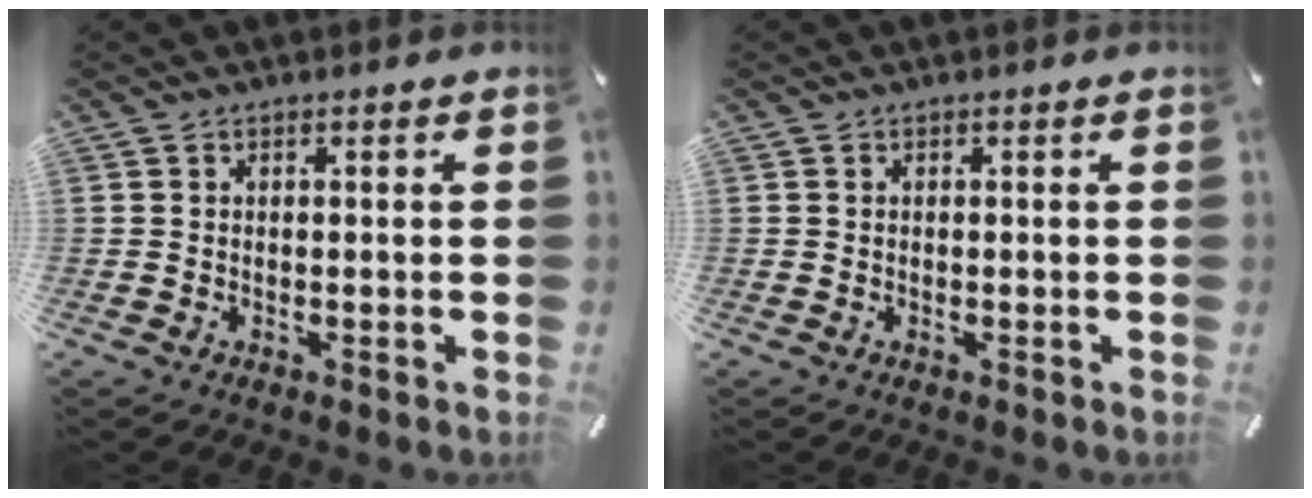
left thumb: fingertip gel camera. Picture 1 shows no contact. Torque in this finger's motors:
{"motor_torque": [0.03, 0.17, 0.02, -0.02, 0.02]}